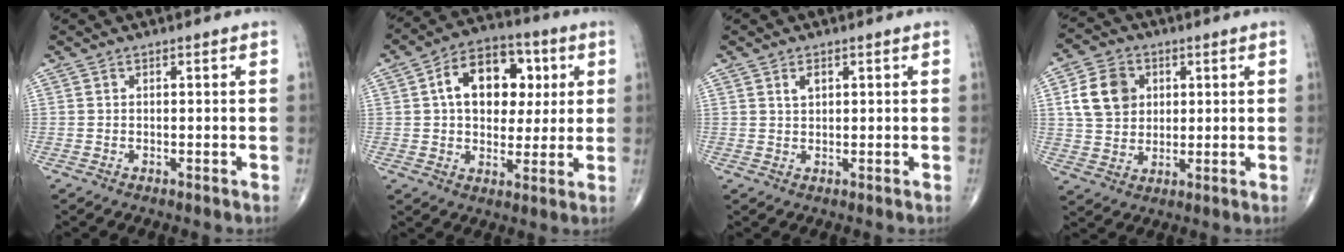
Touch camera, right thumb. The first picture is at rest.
{"total": 14.8, "force": [3.3, 10.1, 10.4], "torque": [-0.114, 0.011, 0.046]}
{"total": 1.9, "force": [0.9, 1.1, 1.2], "torque": [-0.017, -0.002, 0.018]}
{"total": 9.9, "force": [2.7, 8.0, 5.2], "torque": [-0.073, -0.002, 0.050]}